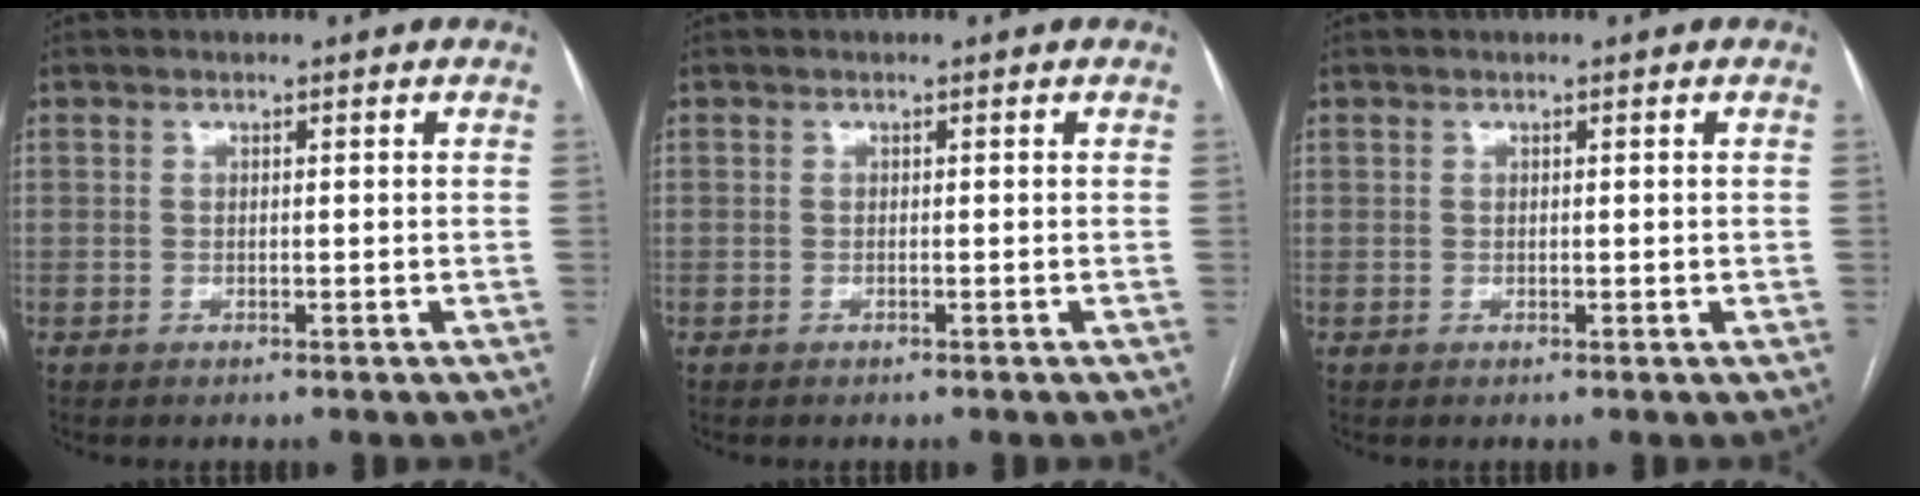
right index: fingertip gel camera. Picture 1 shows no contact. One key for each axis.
{"total": 0.0}
{"total": 0.6, "fx": 0.2, "fy": 0.3, "fz": 0.5, "tx": -0.008, "ty": -0.002, "tz": 0.005}